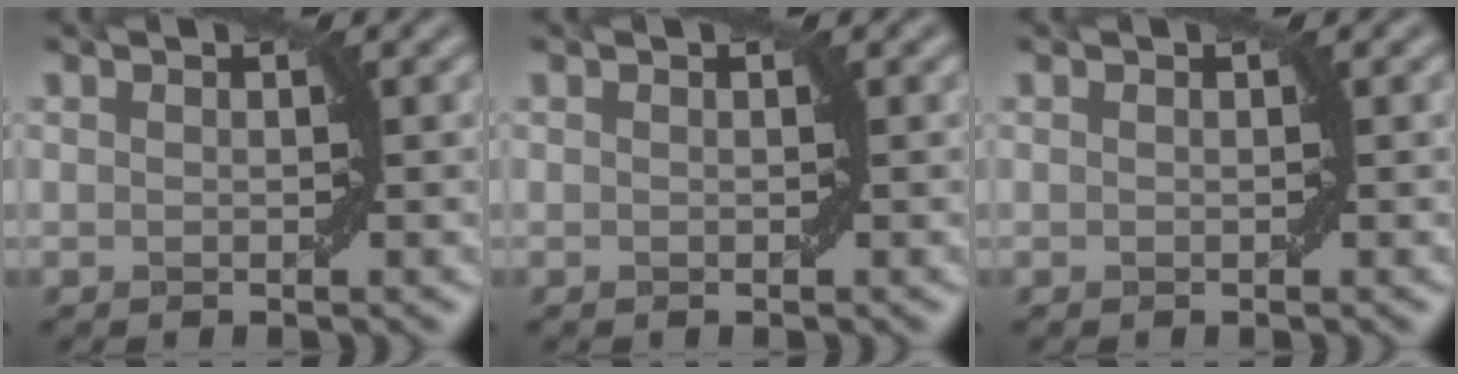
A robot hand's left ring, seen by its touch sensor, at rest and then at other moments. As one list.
[{"total": 0.0}, {"total": 0.0}]